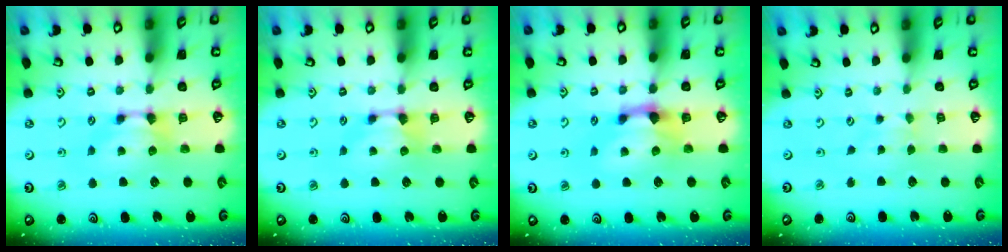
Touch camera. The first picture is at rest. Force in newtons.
{"total": 0.0}
{"total": 2.5, "press": 2.0, "slide": 1.5}
{"total": 2.3, "press": 2.3, "slide": 0.1}